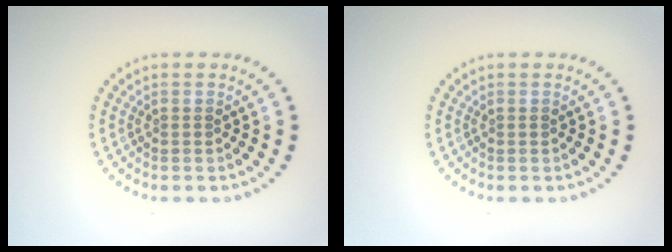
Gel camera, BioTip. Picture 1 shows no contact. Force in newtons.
{"total": 0.0}